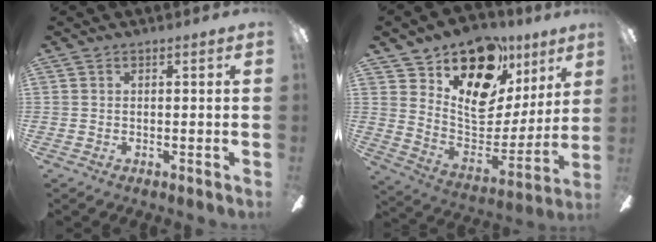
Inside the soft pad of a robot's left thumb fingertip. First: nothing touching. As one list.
[{"total": 17.9, "force": [12.0, 10.2, 8.5], "torque": [-0.129, -0.096, 0.214]}]